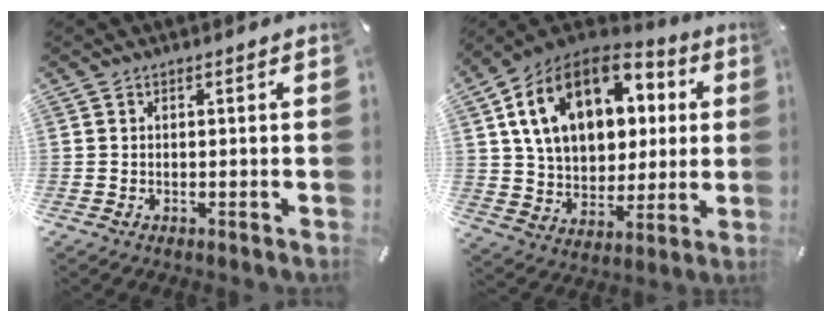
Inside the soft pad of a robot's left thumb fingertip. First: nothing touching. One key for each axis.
{"total": 19.7, "fx": 7.0, "fy": 14.2, "fz": 11.7, "tx": -0.222, "ty": -0.016, "tz": 0.128}